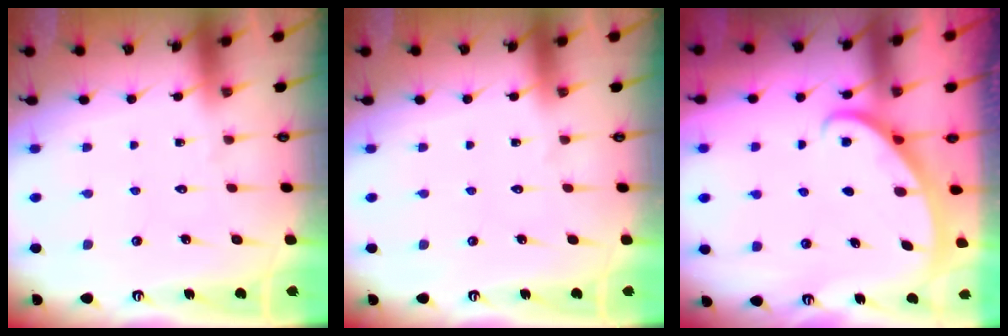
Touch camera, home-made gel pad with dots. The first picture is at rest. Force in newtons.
{"total": 0.0}
{"total": 2.8, "press": 2.8, "slide": 0.1}